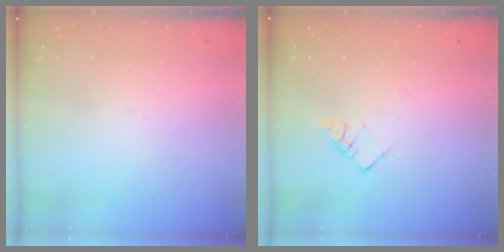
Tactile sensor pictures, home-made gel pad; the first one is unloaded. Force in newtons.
{"total": 3.6, "press": 3.5, "slide": 0.4}